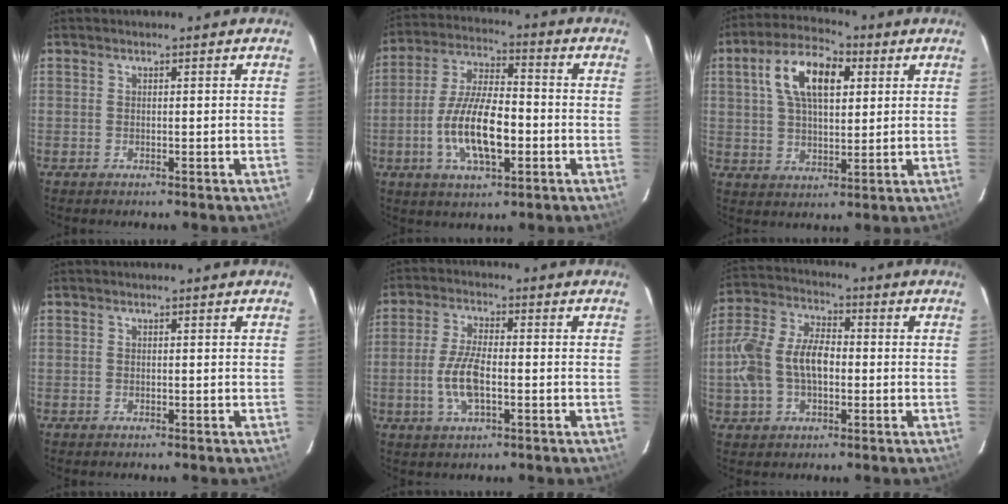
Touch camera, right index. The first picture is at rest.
{"total": 13.5, "force": [-3.5, 5.1, 12.0], "torque": [-0.242, -0.003, -0.063]}
{"total": 12.5, "force": [4.2, 6.2, 10.0], "torque": [-0.183, 0.032, 0.071]}
{"total": 0.0}
{"total": 7.5, "force": [-1.8, 2.8, 6.8], "torque": [-0.143, -0.002, -0.036]}
{"total": 12.0, "force": [-1.4, 7.3, 9.4], "torque": [-0.203, 0.019, -0.026]}